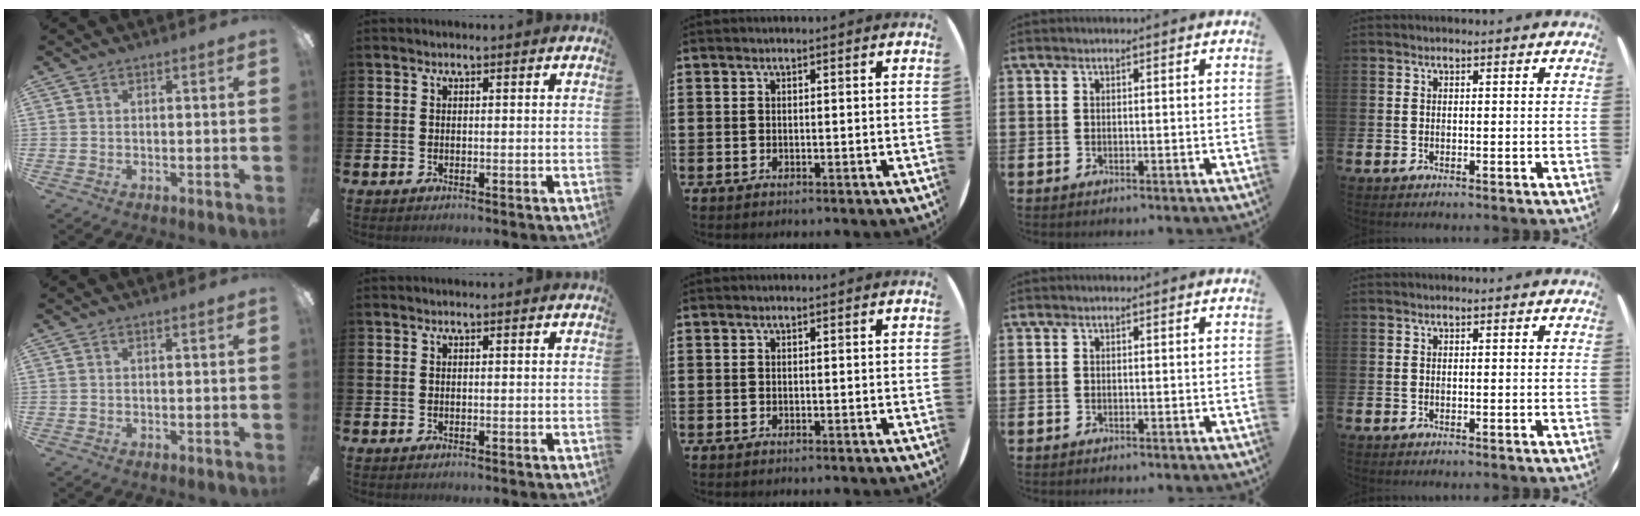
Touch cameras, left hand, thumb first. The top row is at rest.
{}